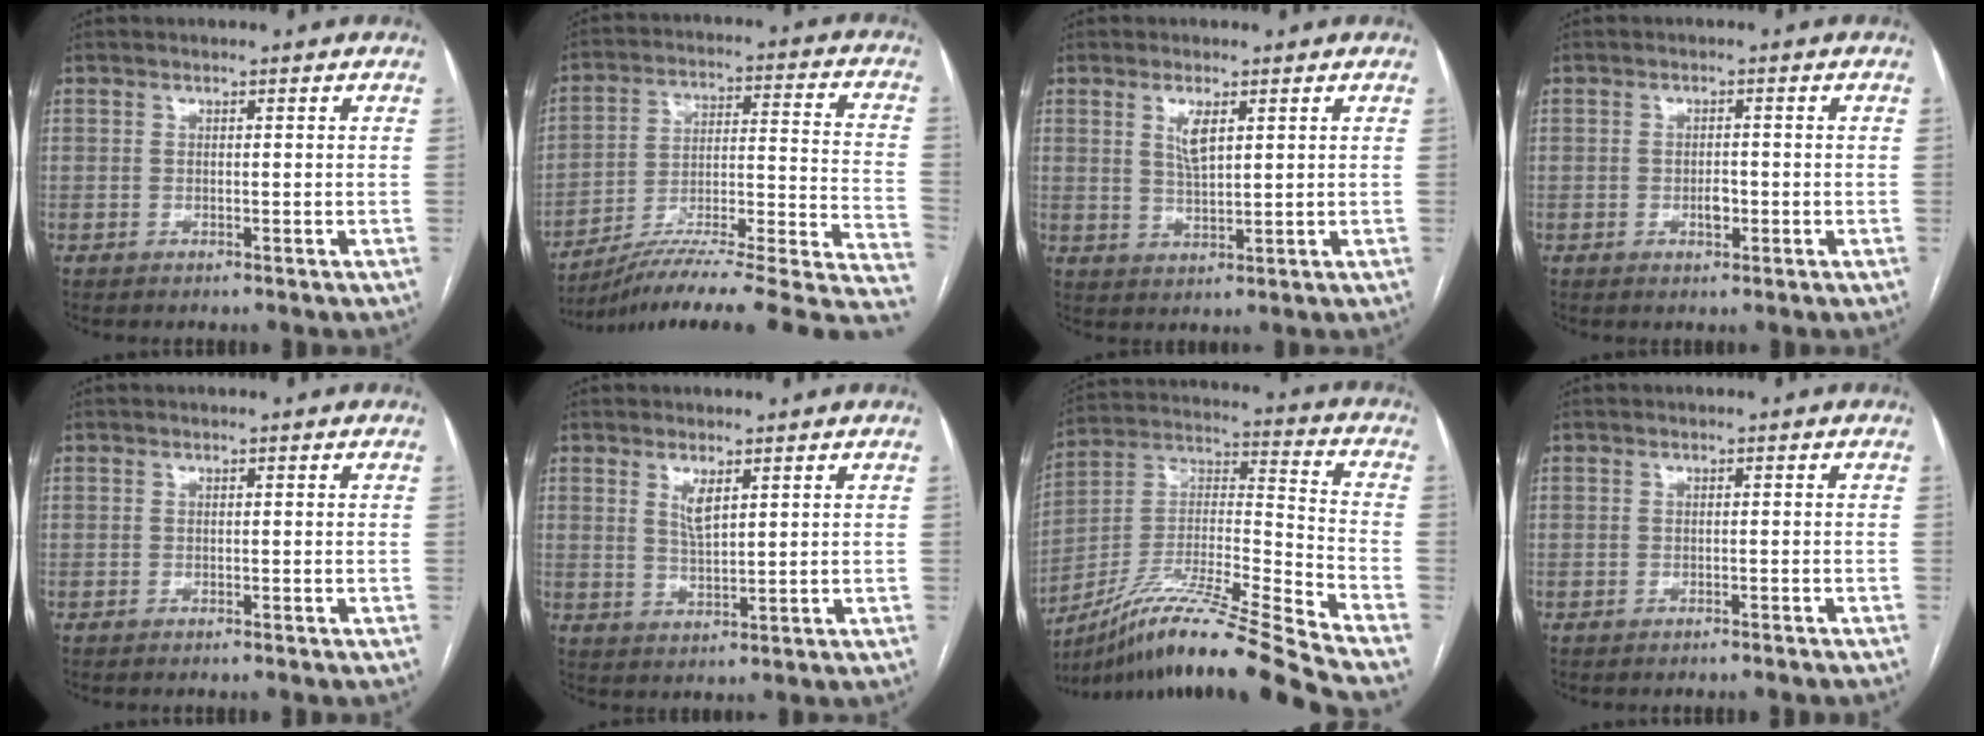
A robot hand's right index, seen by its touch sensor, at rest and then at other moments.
{"total": 22.2, "force": [-17.6, 1.4, 13.6], "torque": [-0.122, 0.043, -0.258]}
{"total": 3.8, "force": [1.7, 1.0, 3.3], "torque": [-0.068, -0.003, 0.036]}
{"total": 2.1, "force": [-0.7, 0.9, 1.7], "torque": [-0.029, 0.003, -0.009]}
{"total": 1.9, "force": [-1.7, 0.2, 0.8], "torque": [-0.011, -0.001, -0.019]}
{"total": 3.2, "force": [1.6, 0.7, 2.6], "torque": [-0.056, -0.006, 0.036]}
{"total": 22.2, "force": [-18.3, -1.8, 12.4], "torque": [-0.225, -0.008, -0.329]}
{"total": 3.5, "force": [-3.3, 0.4, 1.2], "torque": [-0.019, -0.001, -0.039]}